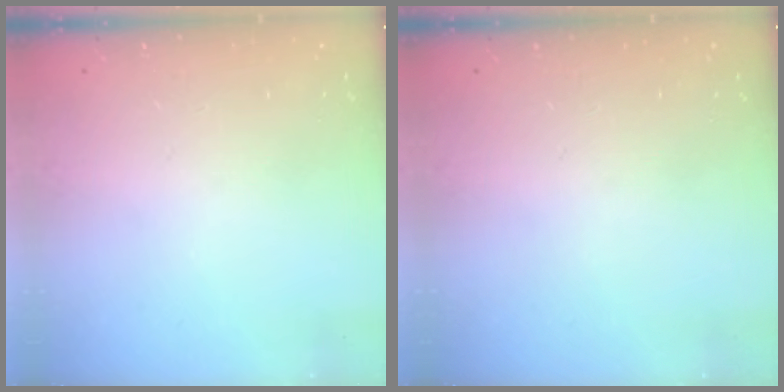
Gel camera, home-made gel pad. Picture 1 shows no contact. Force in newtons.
{"total": 0.0}